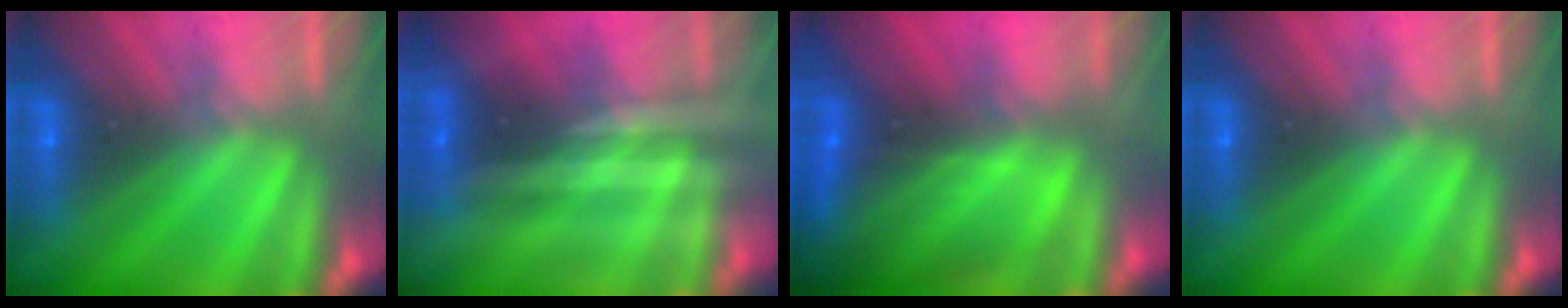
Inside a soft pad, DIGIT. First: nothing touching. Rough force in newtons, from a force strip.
{"total": 2.1}
{"total": 8.4}
{"total": 0.0}